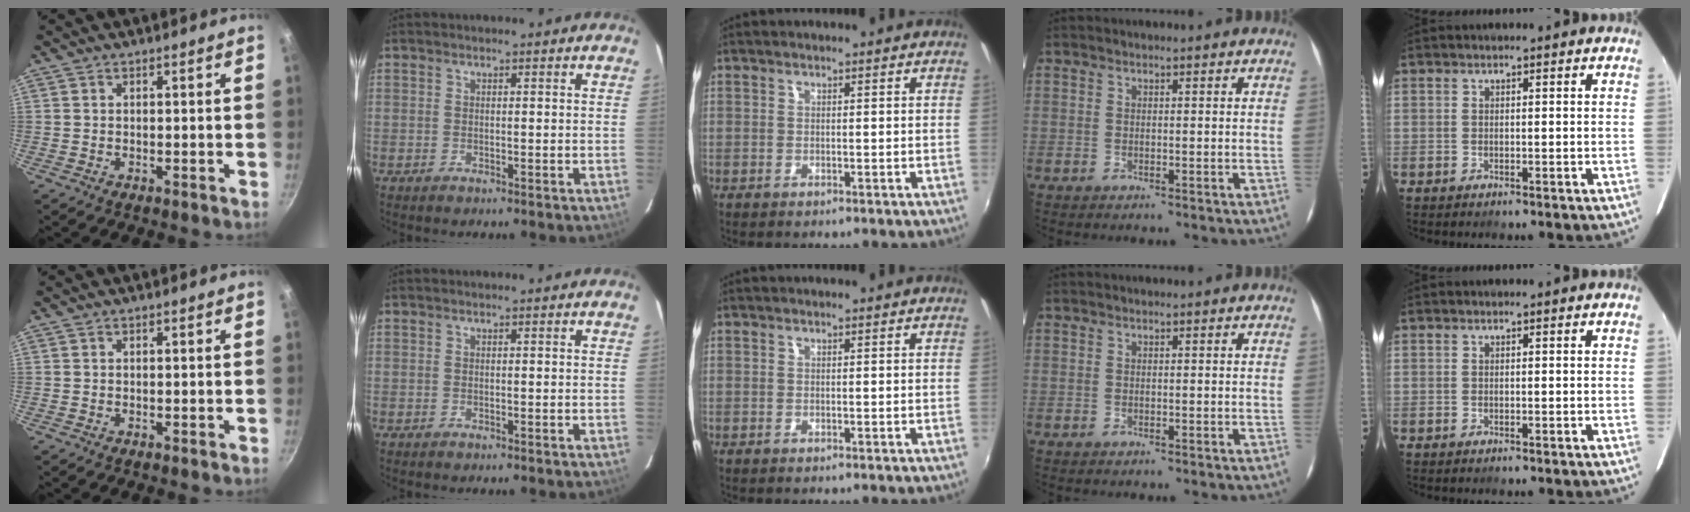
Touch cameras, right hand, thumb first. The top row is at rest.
{}